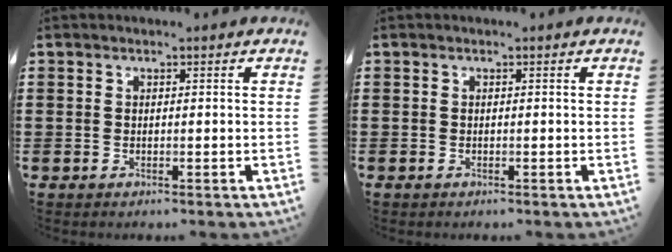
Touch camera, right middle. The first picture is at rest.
{"total": 0.0}